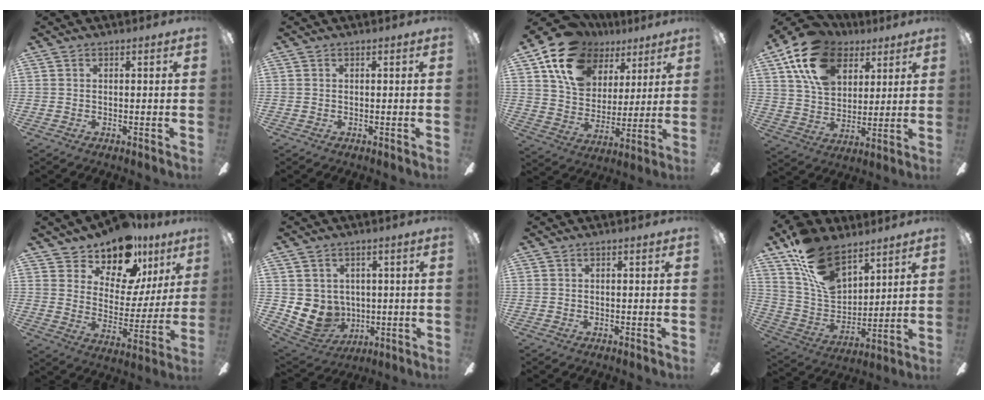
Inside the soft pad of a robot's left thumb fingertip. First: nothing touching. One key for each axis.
{"total": 0.0}
{"total": 18.3, "fx": 10.9, "fy": 12.5, "fz": 7.8, "tx": -0.151, "ty": -0.044, "tz": 0.205}
{"total": 18.2, "fx": 9.9, "fy": 12.1, "fz": 9.3, "tx": -0.166, "ty": -0.029, "tz": 0.186}
{"total": 15.1, "fx": 12.1, "fy": 7.1, "fz": 5.6, "tx": -0.093, "ty": -0.091, "tz": 0.215}
{"total": 8.2, "fx": 0.6, "fy": 7.9, "fz": 2.0, "tx": -0.068, "ty": -0.011, "tz": 0.019}
{"total": 0.0}
{"total": 17.9, "fx": 11.7, "fy": 9.7, "fz": 9.4, "tx": -0.183, "ty": -0.057, "tz": 0.225}